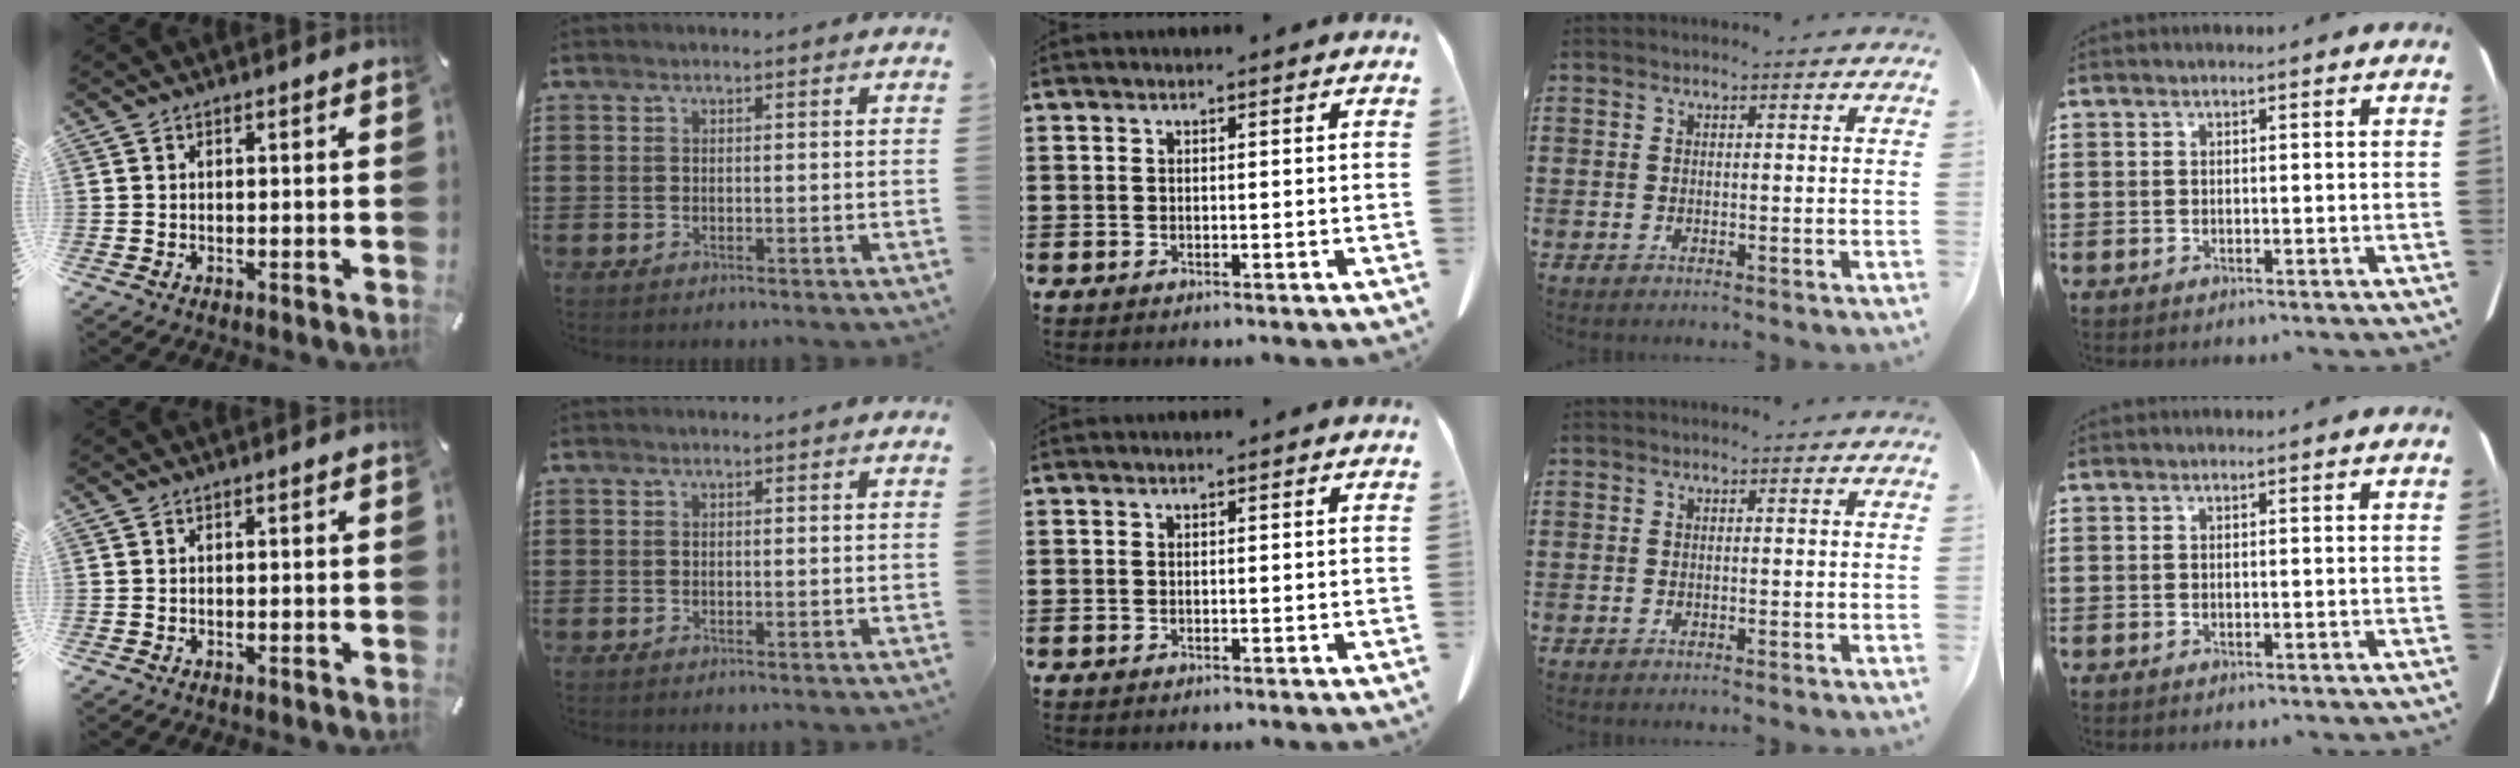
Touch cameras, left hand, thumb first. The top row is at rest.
{}